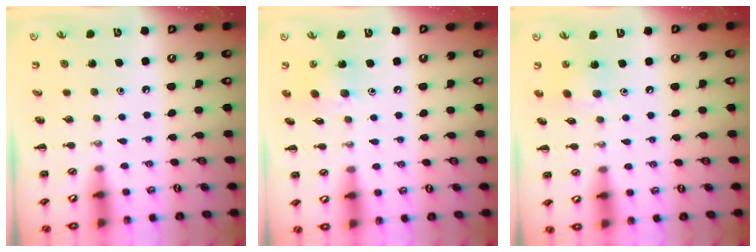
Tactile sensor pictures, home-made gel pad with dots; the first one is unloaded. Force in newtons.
{"total": 6.2, "press": 6.2, "slide": 0.6}
{"total": 7.5, "press": 7.3, "slide": 1.8}